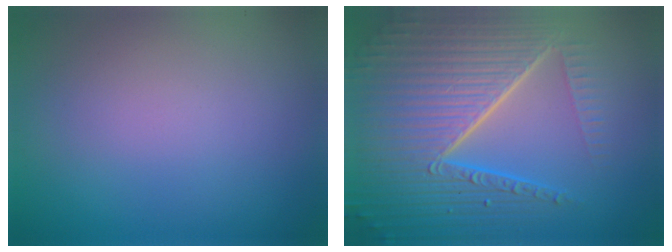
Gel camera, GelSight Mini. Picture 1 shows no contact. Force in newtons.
{"total": 10.4, "press": 6.5, "slide": 8.1}